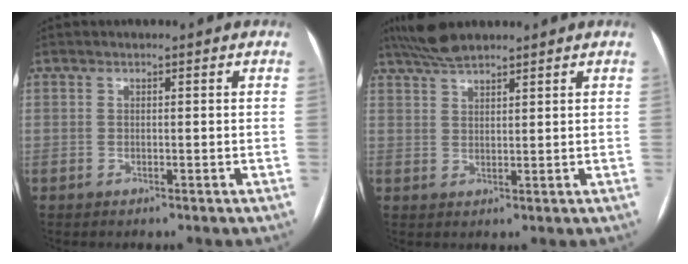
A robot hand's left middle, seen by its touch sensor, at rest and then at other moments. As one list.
[{"total": 5.2, "force": [4.6, 0.8, 2.3], "torque": [-0.052, 0.024, 0.090]}]